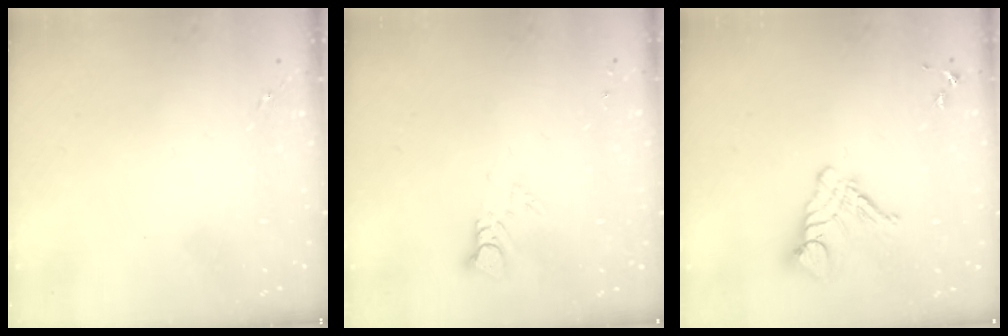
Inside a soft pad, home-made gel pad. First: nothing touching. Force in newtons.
{"total": 3.6, "press": 3.6, "slide": 0.2}
{"total": 10.7, "press": 10.6, "slide": 1.1}